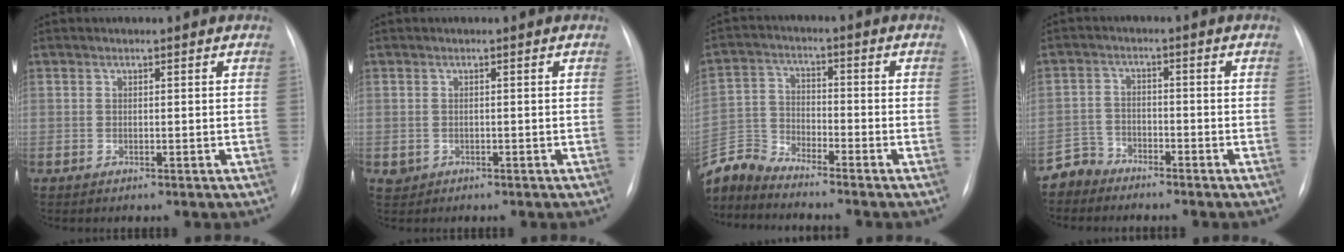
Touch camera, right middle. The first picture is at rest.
{"total": 1.3, "force": [-0.4, 1.2, 0.3], "torque": [-0.004, 0.003, -0.001]}
{"total": 7.7, "force": [-7.6, 0.2, 0.8], "torque": [-0.023, 0.001, -0.155]}
{"total": 3.6, "force": [-3.2, 1.5, -0.7], "torque": [0.016, 0.001, -0.065]}